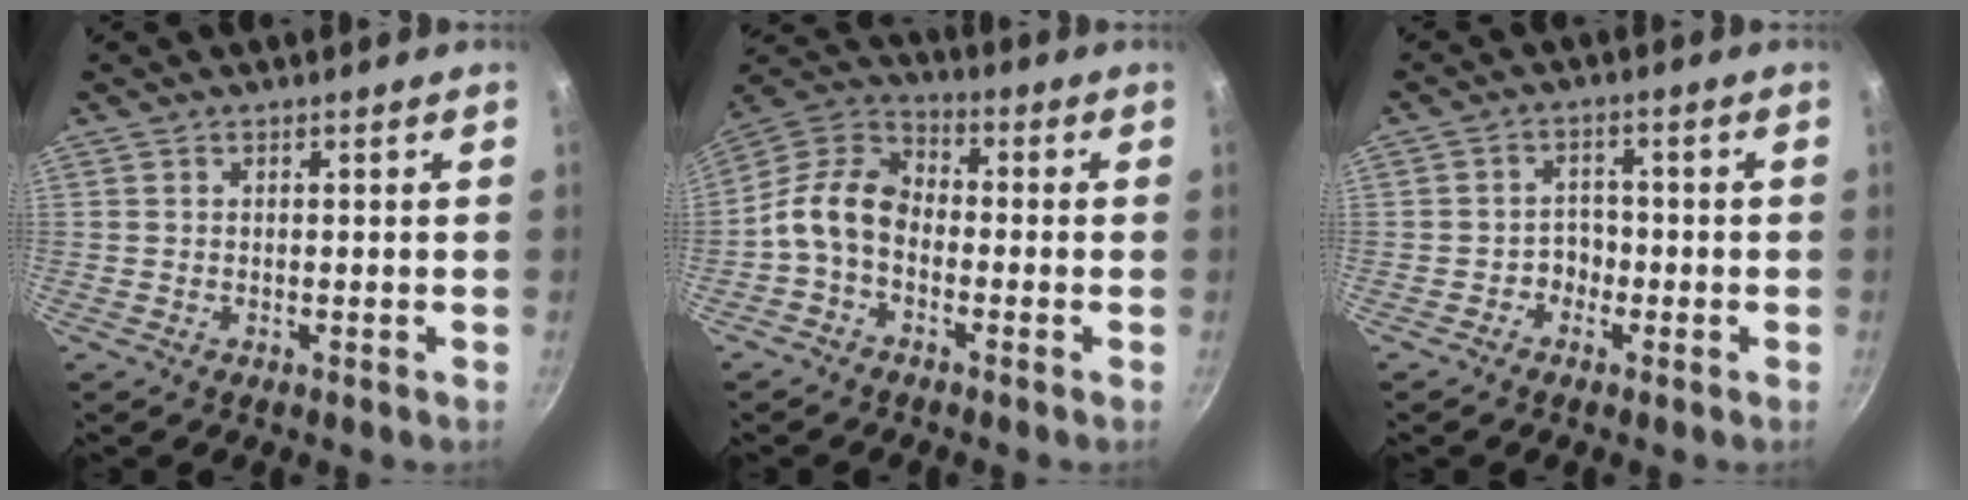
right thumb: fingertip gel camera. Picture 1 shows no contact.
{"total": 10.0, "force": [-2.6, 6.9, 6.8], "torque": [-0.115, 0.045, -0.073]}
{"total": 3.2, "force": [-1.5, 2.6, 1.1], "torque": [0.011, 0.020, -0.028]}